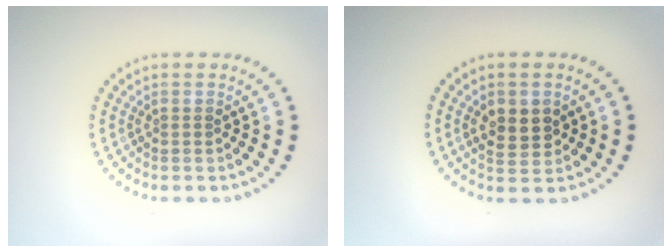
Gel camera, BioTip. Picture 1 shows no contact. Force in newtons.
{"total": 2.9, "press": 2.9, "slide": 0.4}